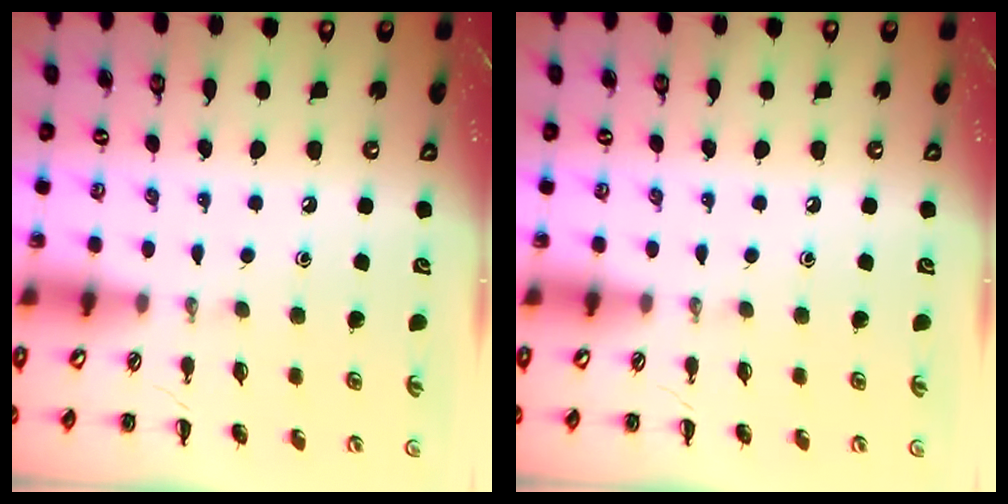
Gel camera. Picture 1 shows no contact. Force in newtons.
{"total": 0.0}